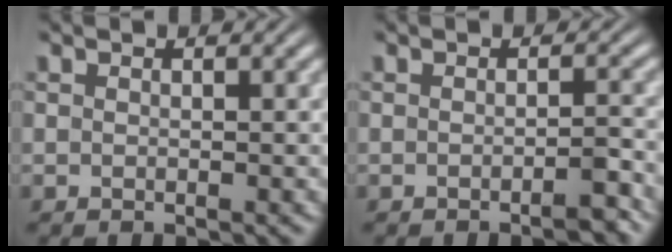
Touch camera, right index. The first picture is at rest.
{"total": 1.7, "force": [-1.4, 0.1, 0.9], "torque": [-0.014, 0.001, -0.029]}